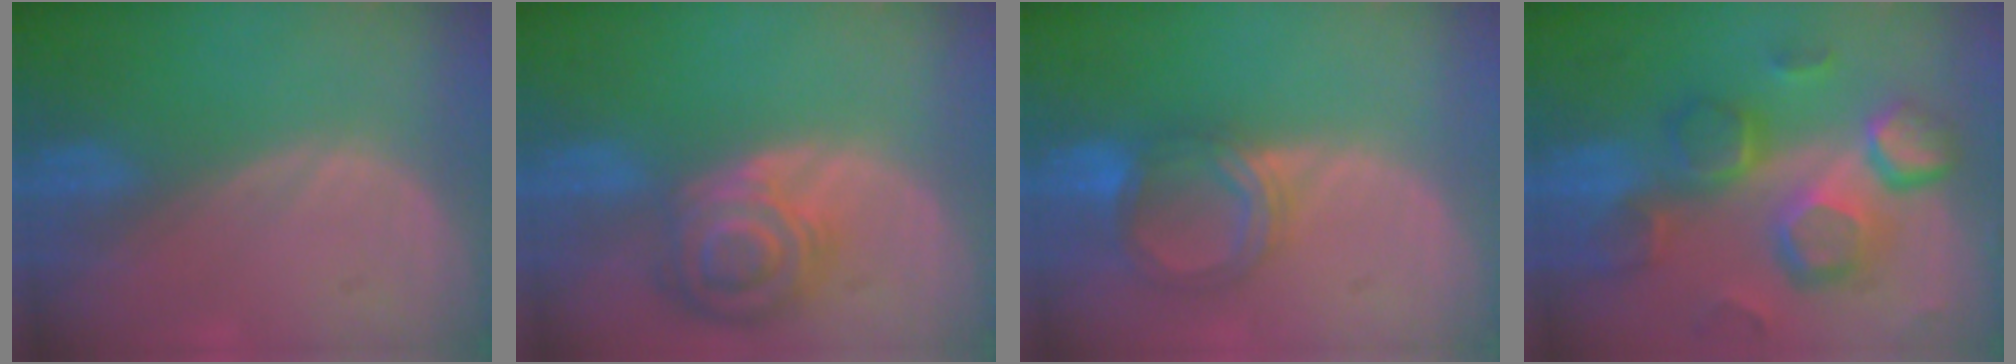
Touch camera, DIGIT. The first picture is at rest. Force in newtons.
{"total": 8.4, "press": 7.4, "slide": 3.9}
{"total": 5.8, "press": 5.7, "slide": 0.6}
{"total": 12.5, "press": 10.9, "slide": 6.1}